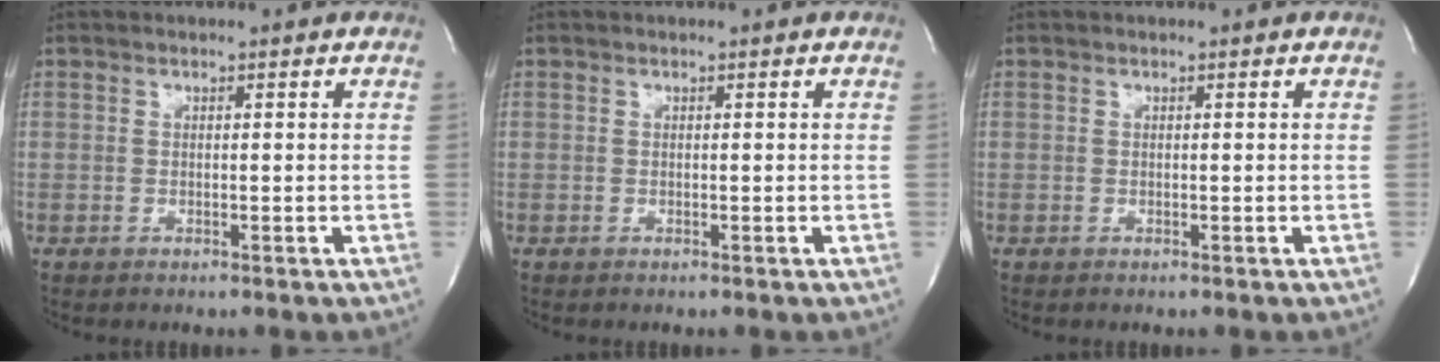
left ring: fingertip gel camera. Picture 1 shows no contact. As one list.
[{"total": 0.0}, {"total": 0.0}]